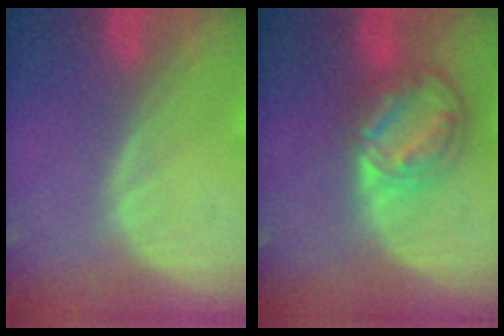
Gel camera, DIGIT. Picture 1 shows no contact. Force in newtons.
{"total": 8.4, "press": 7.0, "slide": 4.6}